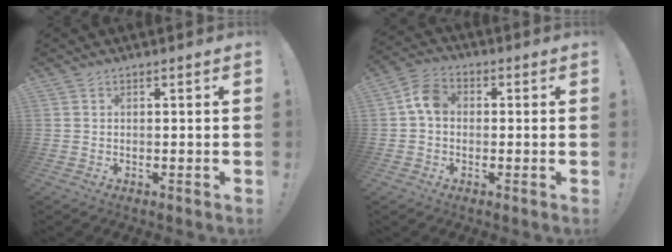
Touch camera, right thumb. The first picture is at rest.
{"total": 7.6, "force": [0.1, 5.6, 5.2], "torque": [-0.106, 0.022, 0.007]}